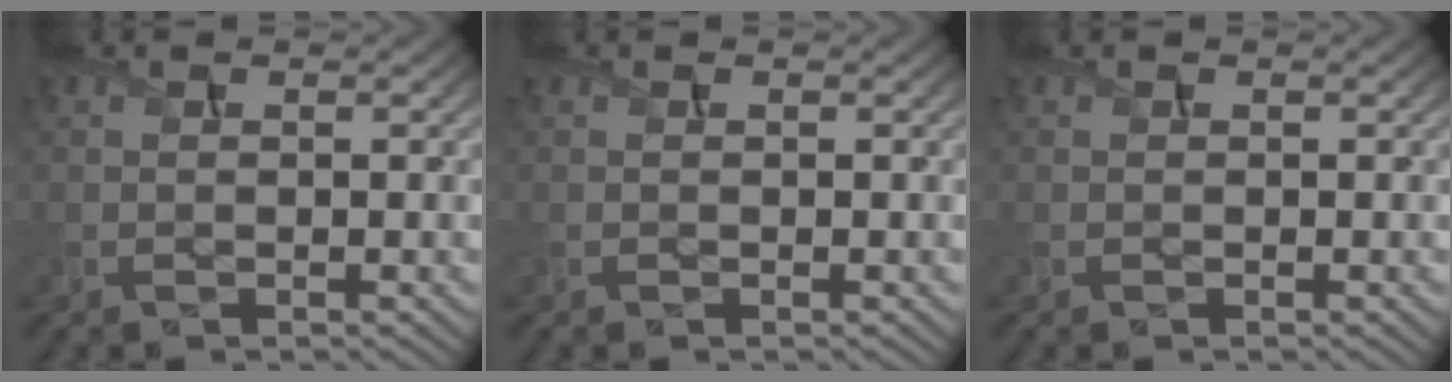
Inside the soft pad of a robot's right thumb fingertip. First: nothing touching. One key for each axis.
{"total": 0.0}
{"total": 0.0}